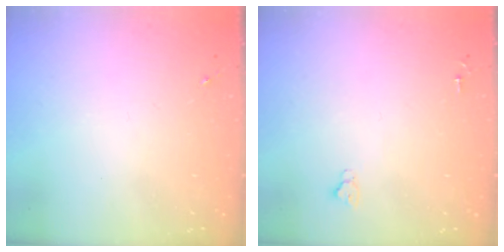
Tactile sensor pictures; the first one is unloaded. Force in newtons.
{"total": 2.6, "press": 2.5, "slide": 0.3}